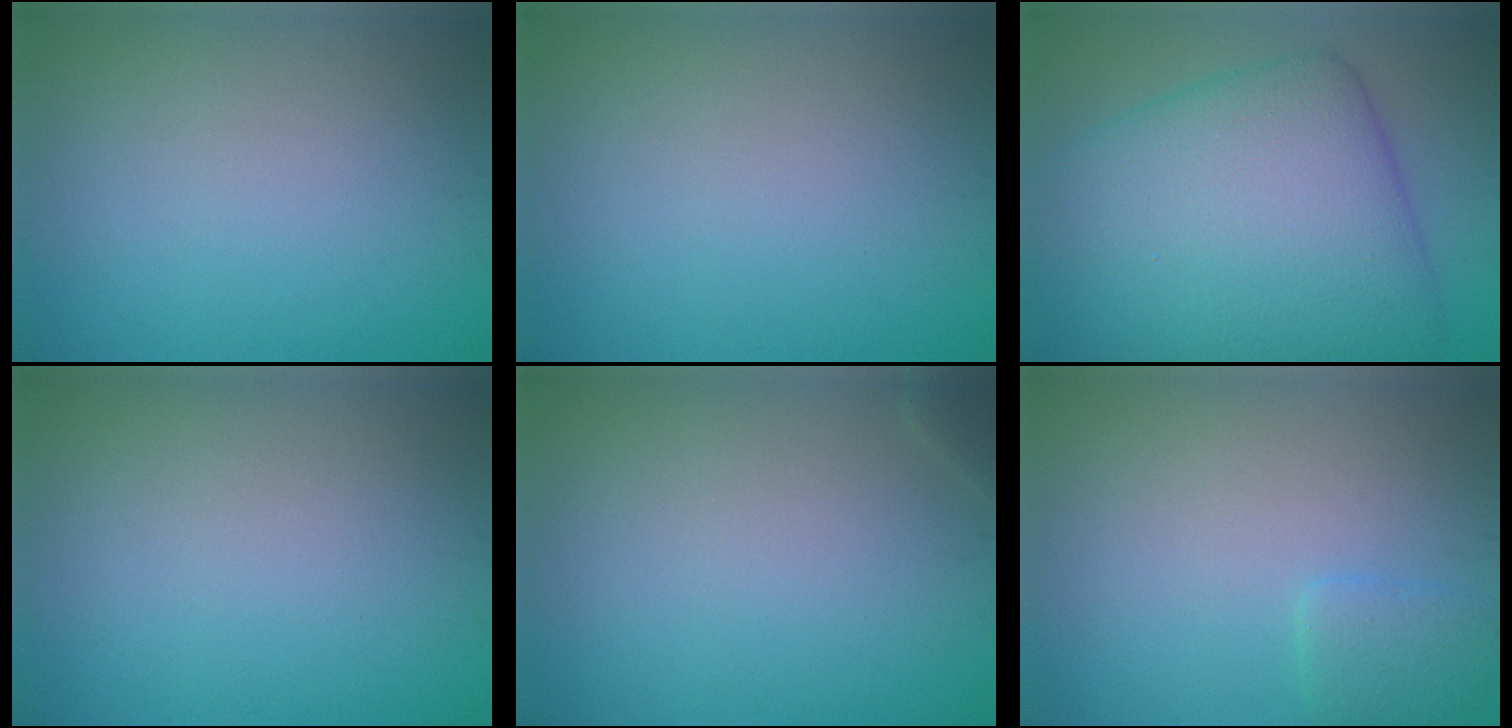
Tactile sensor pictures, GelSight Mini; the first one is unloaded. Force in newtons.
{"total": 0.0}
{"total": 13.6, "press": 13.6, "slide": 0.3}
{"total": 0.0}
{"total": 0.7, "press": 0.7, "slide": 0.0}
{"total": 1.6, "press": 1.6, "slide": 0.1}